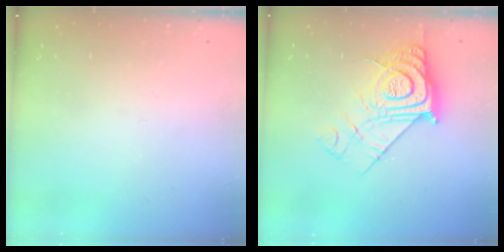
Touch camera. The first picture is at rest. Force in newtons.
{"total": 15.3, "press": 15.2, "slide": 1.1}